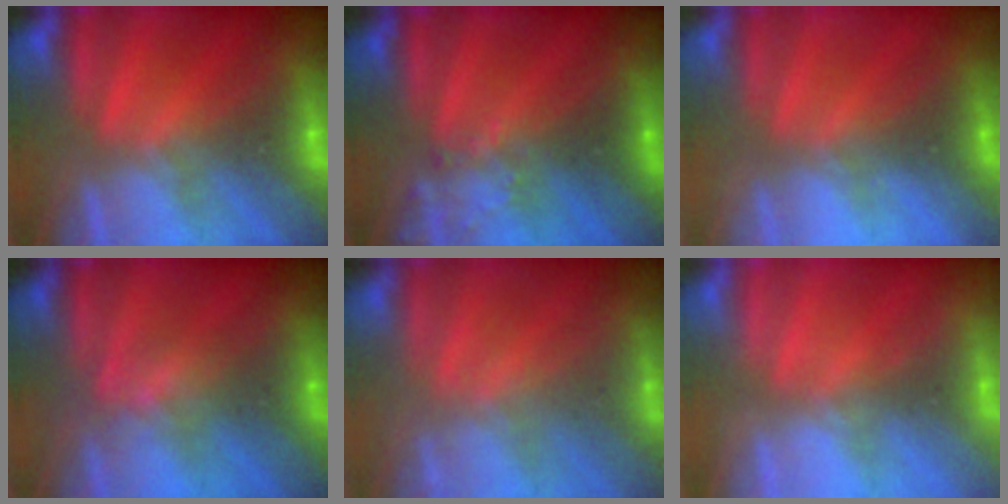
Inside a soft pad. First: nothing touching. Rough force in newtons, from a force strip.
{"total": 2.4}
{"total": 2.2}
{"total": 2.7}
{"total": 2.1}
{"total": 2.0}